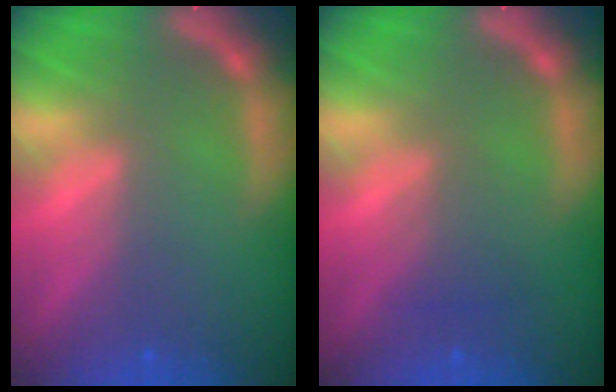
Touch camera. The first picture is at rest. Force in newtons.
{"total": 2.0}